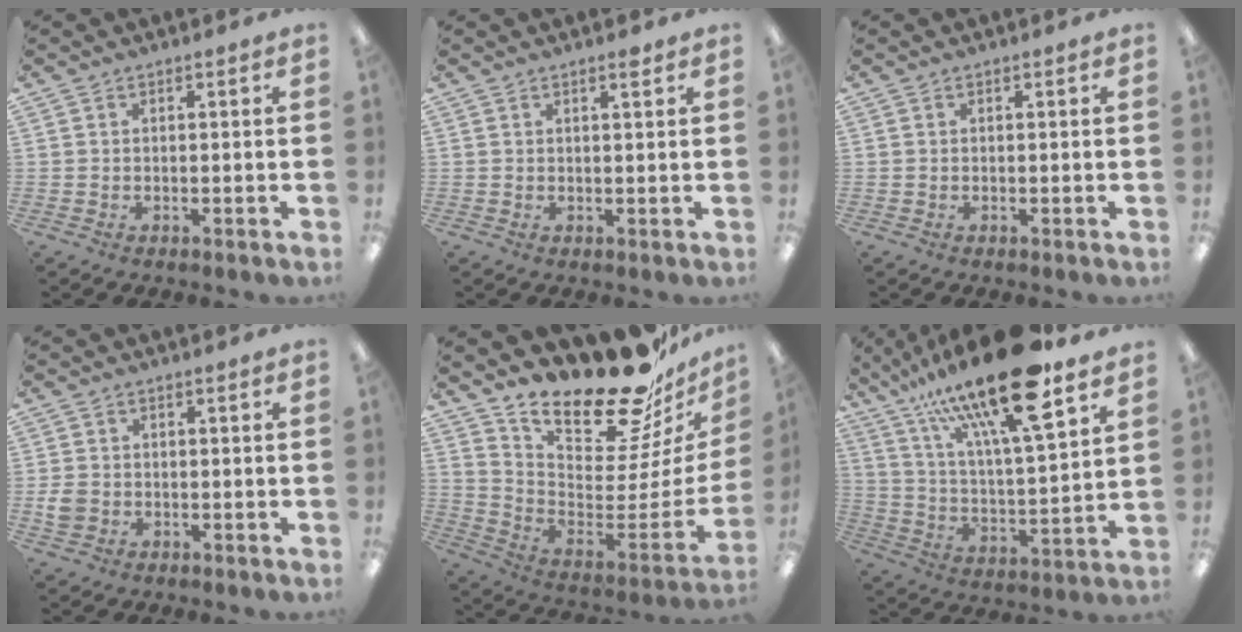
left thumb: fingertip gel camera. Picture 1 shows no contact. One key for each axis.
{"total": 1.7, "fx": 1.5, "fy": 0.2, "fz": 0.9, "tx": -0.011, "ty": -0.004, "tz": 0.024}
{"total": 0.0}
{"total": 3.4, "fx": -0.5, "fy": 3.0, "fz": 1.7, "tx": -0.027, "ty": 0.001, "tz": -0.011}
{"total": 21.8, "fx": 19.2, "fy": 5.9, "fz": 8.6, "tx": -0.117, "ty": -0.164, "tz": 0.331}
{"total": 23.7, "fx": 17.0, "fy": 5.6, "fz": 15.5, "tx": -0.270, "ty": -0.097, "tz": 0.279}